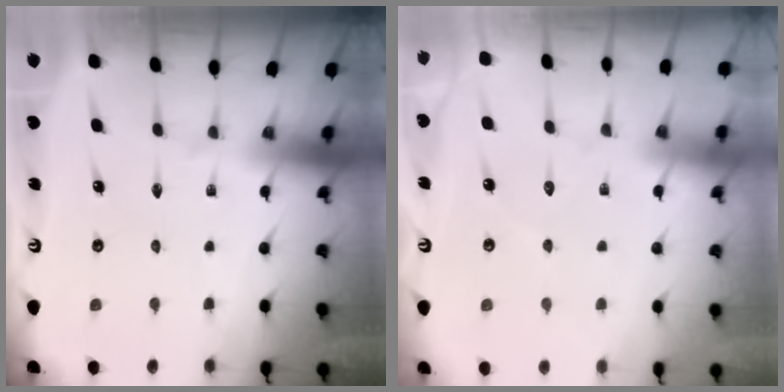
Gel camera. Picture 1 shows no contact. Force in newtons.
{"total": 5.8, "press": 5.8, "slide": 0.7}